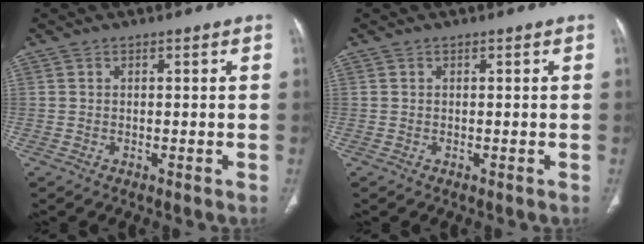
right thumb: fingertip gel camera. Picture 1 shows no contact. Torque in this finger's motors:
{"motor_torque": [-0.05, 0.05, -0.07, 0.07, 0.00]}